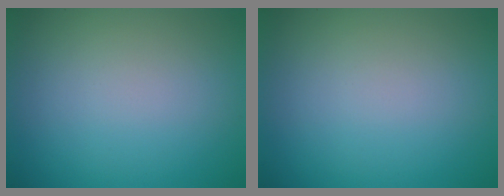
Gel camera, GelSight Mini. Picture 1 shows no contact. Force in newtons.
{"total": 0.0}